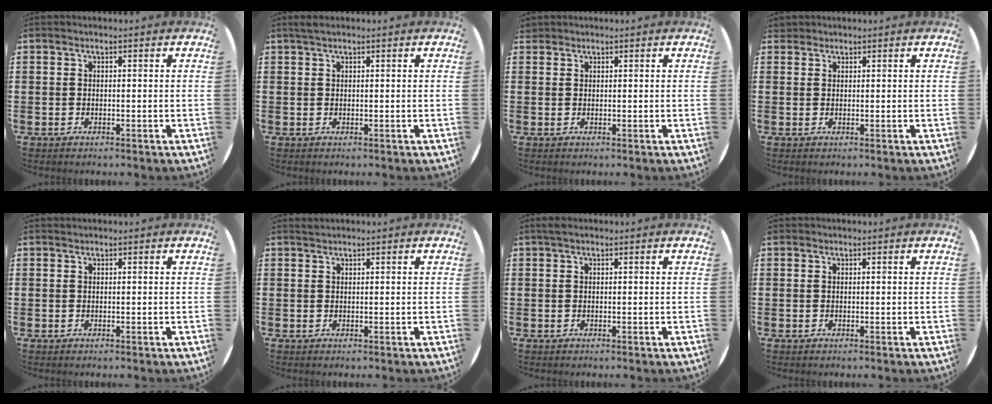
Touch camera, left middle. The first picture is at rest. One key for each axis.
{"total": 0.9, "fx": 0.8, "fy": 0.1, "fz": 0.4, "tx": -0.009, "ty": 0.002, "tz": 0.014}
{"total": 0.7, "fx": 0.7, "fy": 0.2, "fz": -0.1, "tx": 0.001, "ty": 0.002, "tz": 0.014}
{"total": 1.0, "fx": 0.9, "fy": 0.3, "fz": 0.0, "tx": -0.002, "ty": 0.002, "tz": 0.018}
{"total": 0.0}
{"total": 0.5, "fx": 0.5, "fy": -0.1, "fz": 0.0, "tx": -0.001, "ty": 0.000, "tz": 0.010}
{"total": 0.6, "fx": 0.4, "fy": 0.2, "fz": 0.4, "tx": -0.008, "ty": 0.004, "tz": 0.006}
{"total": 0.0}